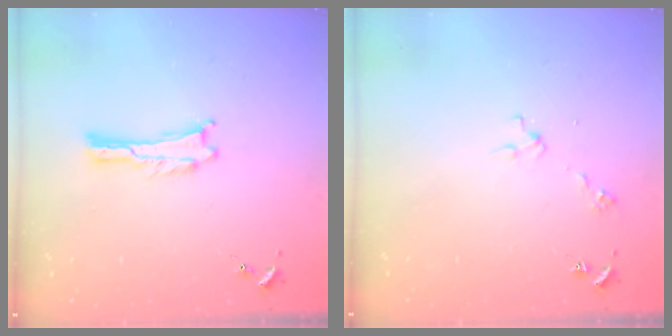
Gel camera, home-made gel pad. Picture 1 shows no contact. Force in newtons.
{"total": 2.9, "press": 2.9, "slide": 0.2}